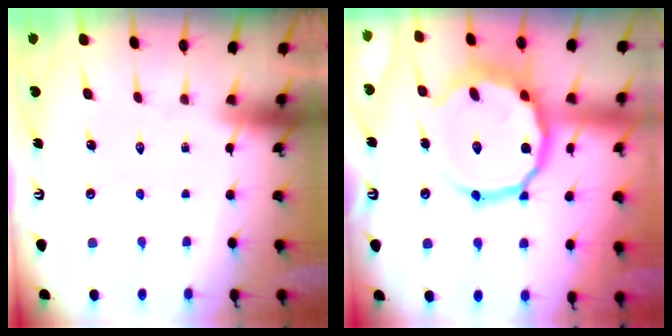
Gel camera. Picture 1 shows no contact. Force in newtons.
{"total": 16.1, "press": 15.9, "slide": 2.5}